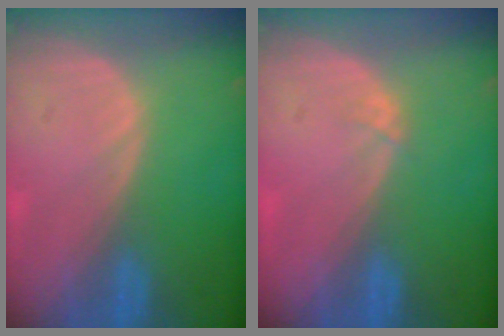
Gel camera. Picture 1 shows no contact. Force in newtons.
{"total": 0.7, "press": 0.6, "slide": 0.3}